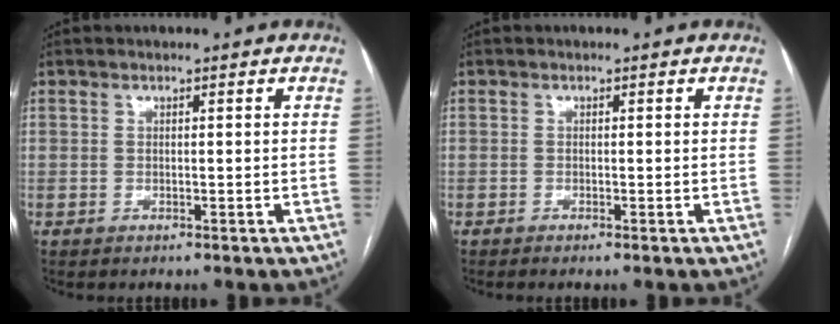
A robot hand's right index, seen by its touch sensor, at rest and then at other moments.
{"total": 0.6, "force": [-0.4, -0.1, 0.4], "torque": [-0.010, 0.000, -0.008]}